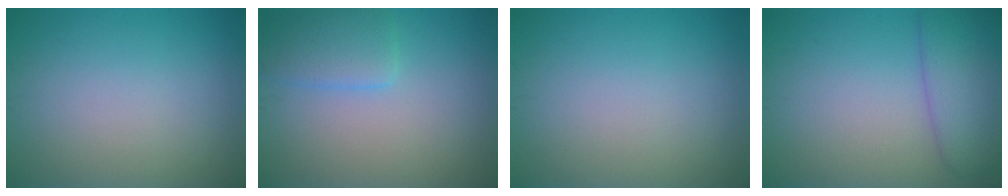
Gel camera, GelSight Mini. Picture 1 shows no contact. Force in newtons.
{"total": 2.9, "press": 2.9, "slide": 0.1}
{"total": 0.0}
{"total": 4.8, "press": 4.8, "slide": 0.2}